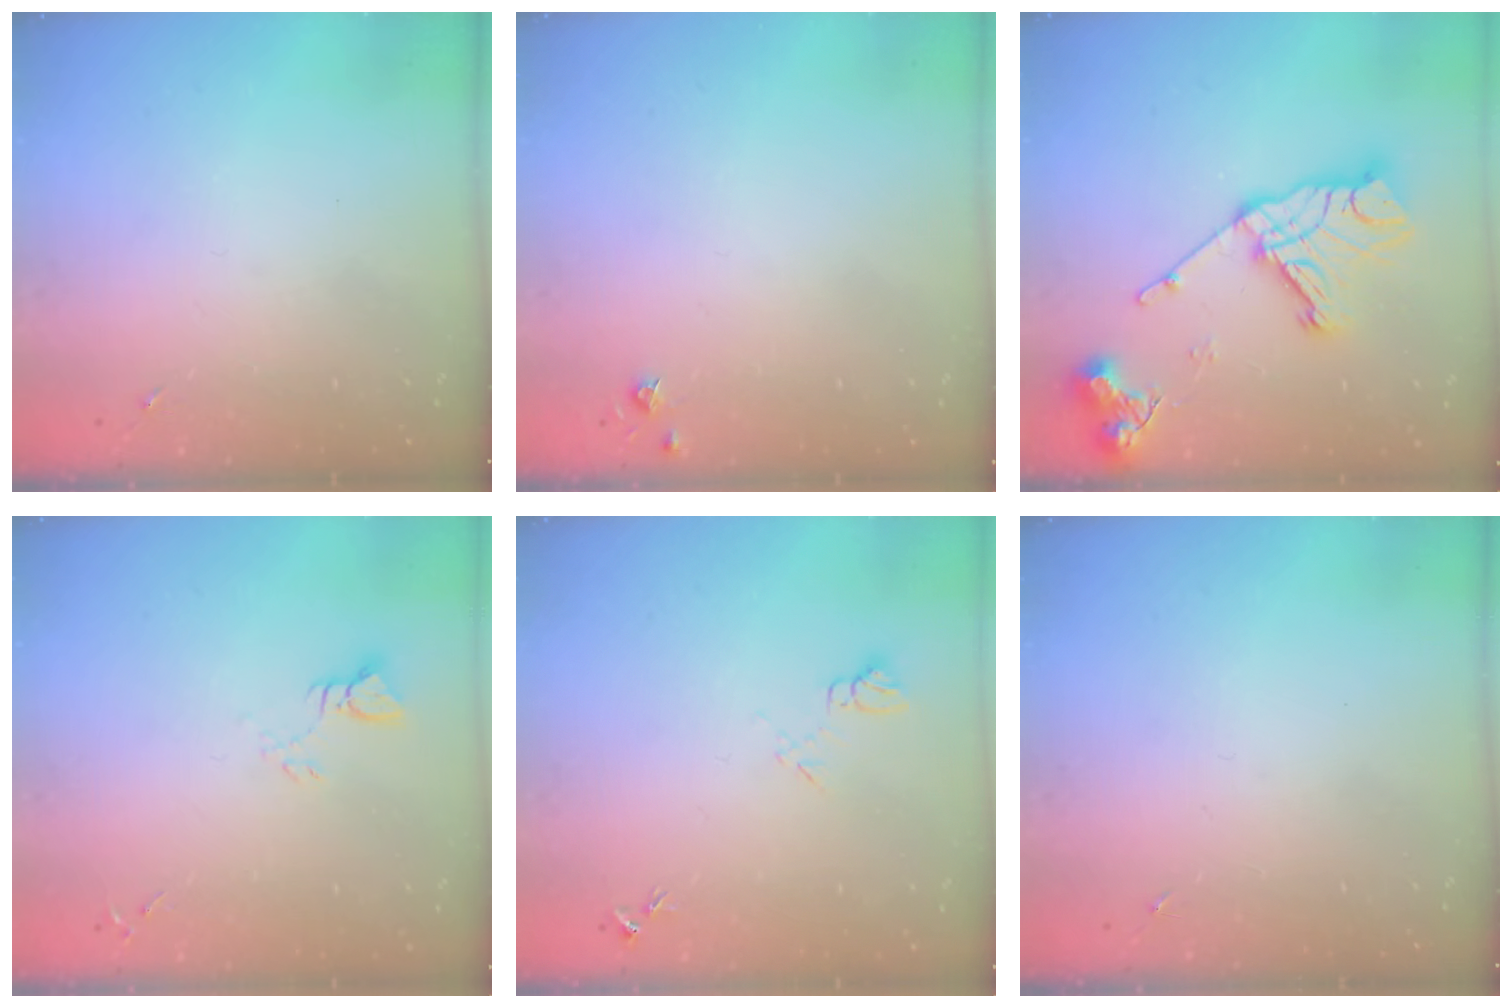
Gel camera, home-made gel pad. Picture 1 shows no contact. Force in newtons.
{"total": 3.8, "press": 3.8, "slide": 0.5}
{"total": 18.6, "press": 18.5, "slide": 1.4}
{"total": 2.8, "press": 2.8, "slide": 0.2}
{"total": 7.1, "press": 7.1, "slide": 0.7}
{"total": 0.0}